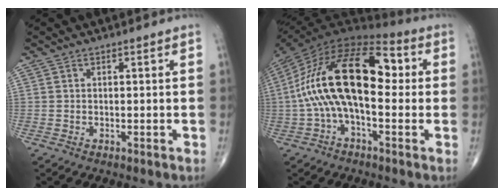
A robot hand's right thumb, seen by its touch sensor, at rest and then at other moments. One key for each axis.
{"total": 21.1, "fx": 0.7, "fy": 10.2, "fz": 18.4, "tx": -0.329, "ty": 0.050, "tz": -0.002}